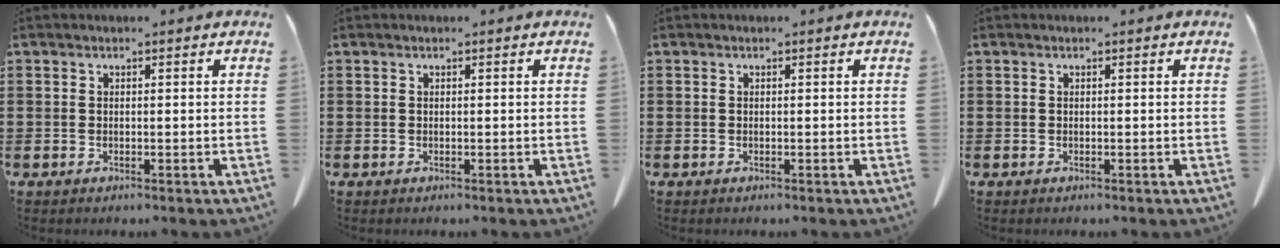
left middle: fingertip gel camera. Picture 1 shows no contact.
{"total": 0.0}
{"total": 0.0}
{"total": 0.0}